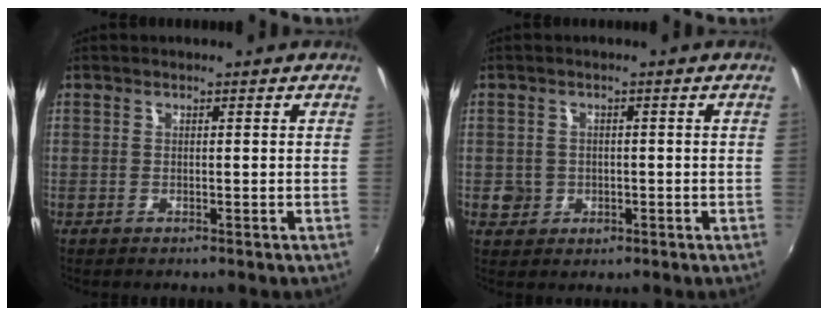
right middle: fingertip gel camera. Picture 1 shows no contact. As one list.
[{"total": 4.0, "force": [-0.5, 3.8, 1.0], "torque": [-0.020, 0.000, -0.005]}]